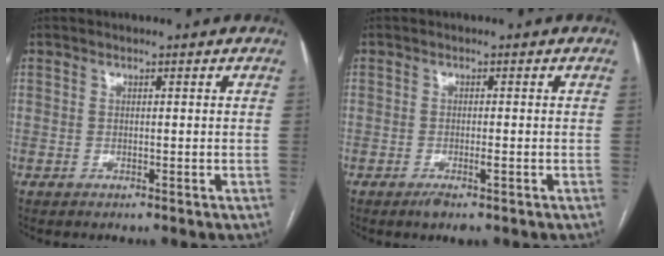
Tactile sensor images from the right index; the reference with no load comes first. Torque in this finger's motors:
{"motor_torque": [0.43, 0.03, 0.30, 0.06]}